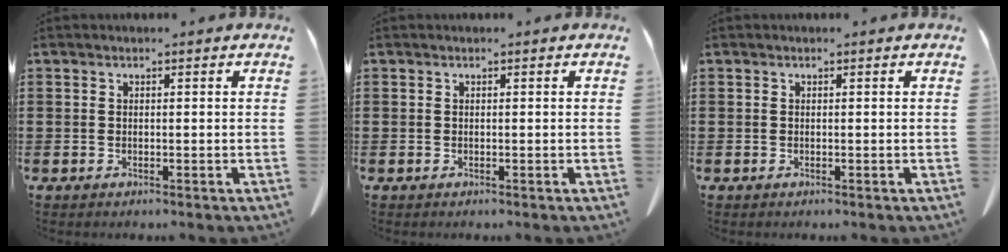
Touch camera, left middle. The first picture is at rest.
{"total": 0.0}
{"total": 0.0}